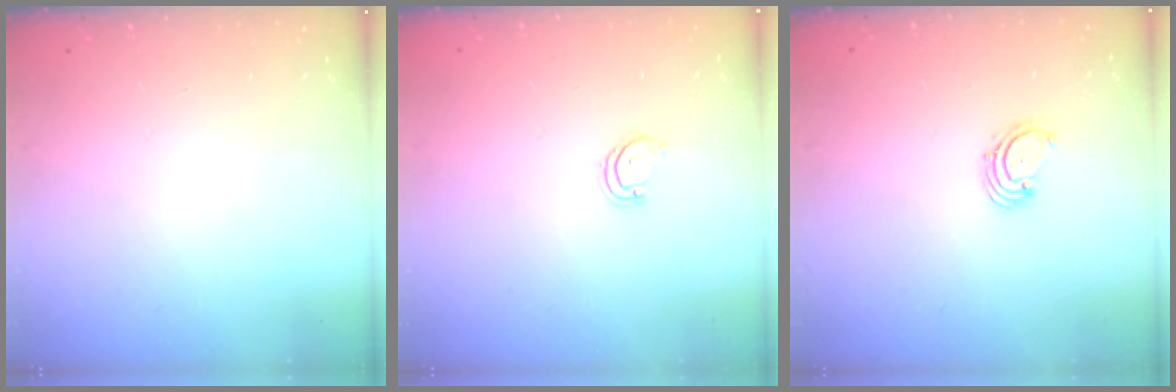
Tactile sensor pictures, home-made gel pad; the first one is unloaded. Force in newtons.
{"total": 1.9, "press": 1.9, "slide": 0.2}
{"total": 1.6, "press": 1.6, "slide": 0.2}